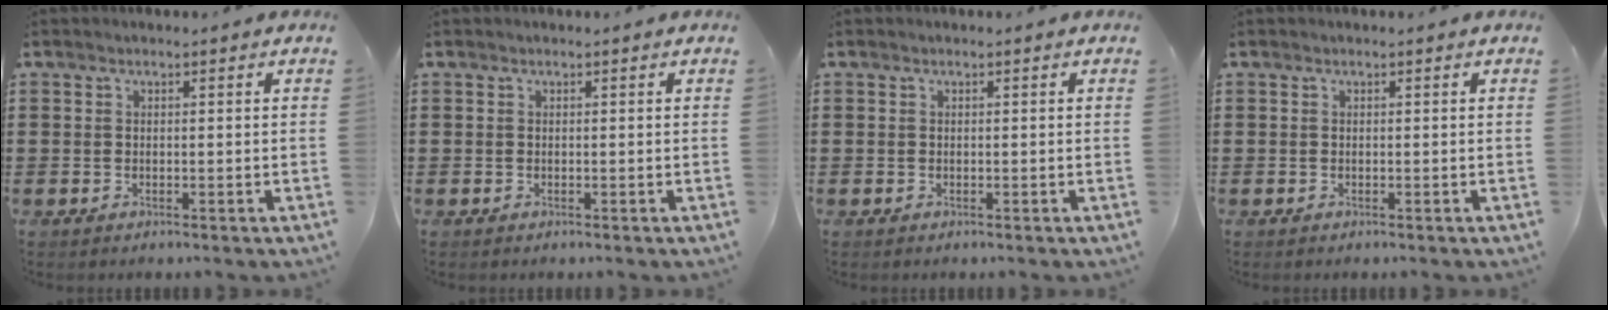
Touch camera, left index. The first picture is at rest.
{"total": 0.0}
{"total": 0.0}
{"total": 0.0}